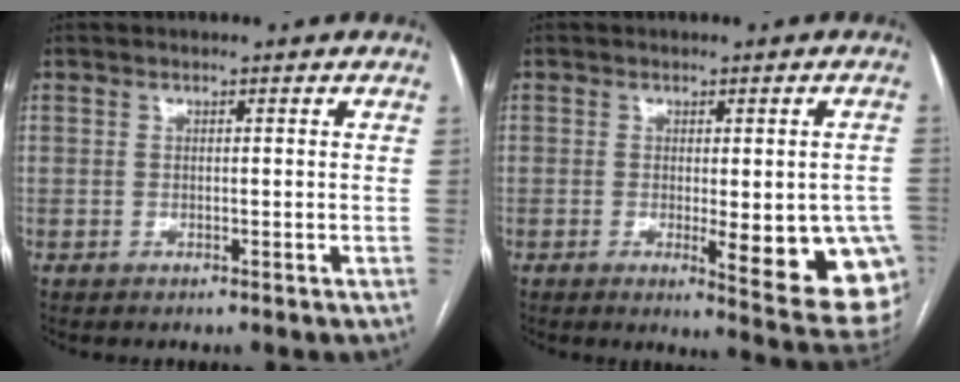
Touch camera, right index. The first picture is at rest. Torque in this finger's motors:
{"motor_torque": [1.10, 0.50, 0.33, 0.06]}